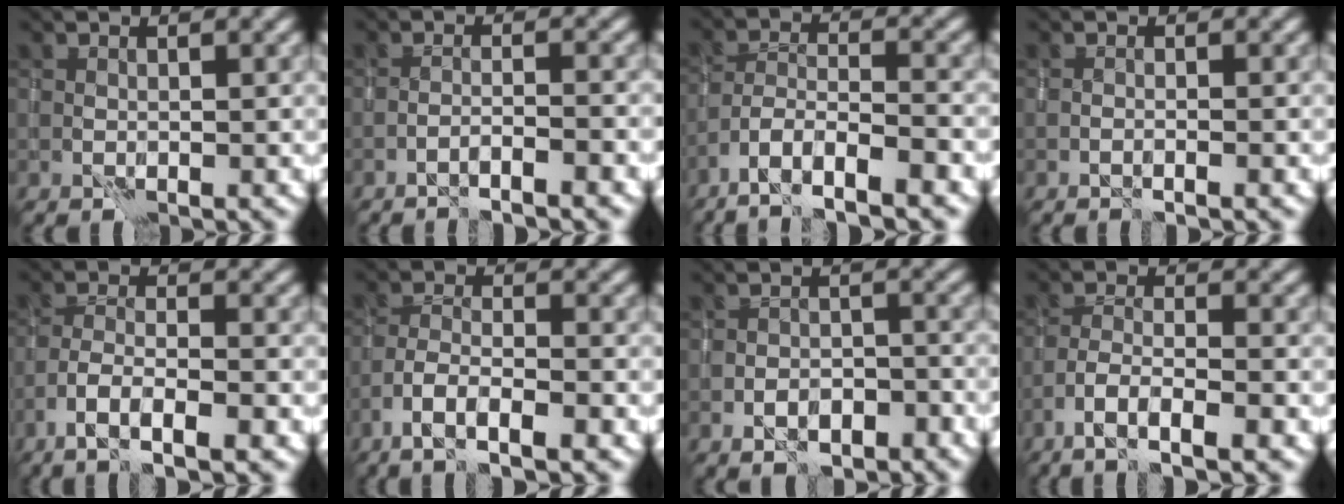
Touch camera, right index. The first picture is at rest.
{"total": 2.4, "force": [-1.9, -0.3, 1.5], "torque": [-0.023, 0.012, -0.035]}
{"total": 5.9, "force": [-4.4, 1.0, 3.7], "torque": [-0.064, 0.002, -0.081]}
{"total": 0.8, "force": [-0.4, -0.5, 0.5], "torque": [-0.015, 0.009, -0.006]}
{"total": 4.8, "force": [-2.9, 1.0, 3.7], "torque": [-0.071, 0.003, -0.053]}
{"total": 4.9, "force": [-3.1, 1.1, 3.6], "torque": [-0.068, 0.004, -0.057]}
{"total": 3.3, "force": [-2.1, 1.5, 2.1], "torque": [-0.025, 0.006, -0.030]}
{"total": 4.8, "force": [-3.1, 0.8, 3.5], "torque": [-0.067, 0.002, -0.055]}